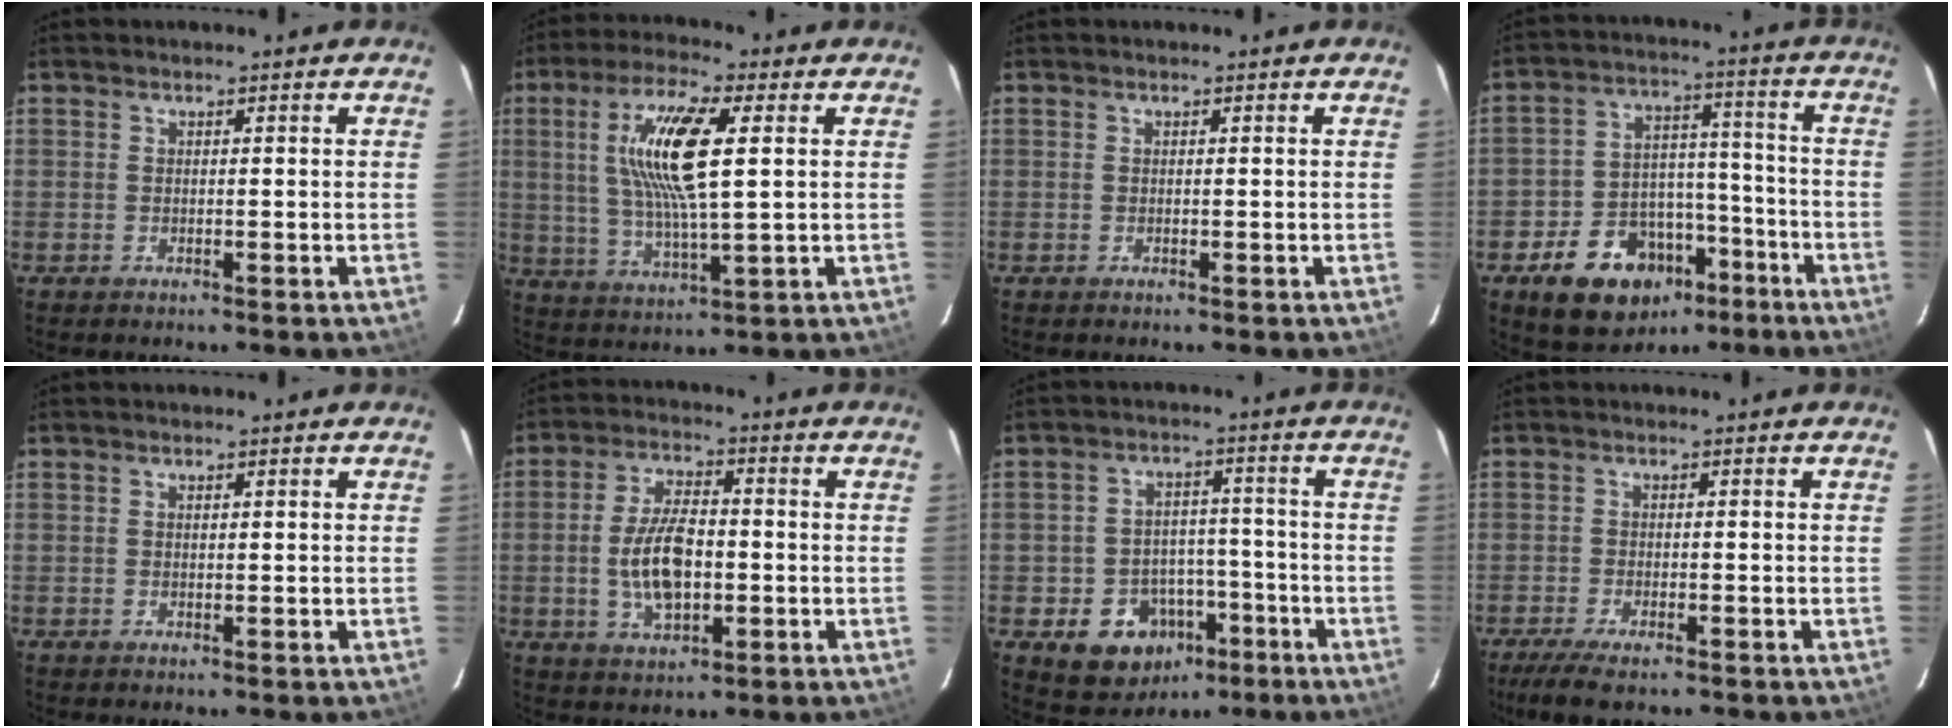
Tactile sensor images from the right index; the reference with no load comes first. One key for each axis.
{"total": 14.3, "fx": 3.2, "fy": 3.2, "fz": 13.5, "tx": -0.263, "ty": 0.005, "tz": 0.062}
{"total": 0.0}
{"total": 15.8, "fx": -8.9, "fy": 11.0, "fz": 7.1, "tx": -0.145, "ty": 0.036, "tz": -0.117}
{"total": 0.6, "fx": 0.2, "fy": 0.3, "fz": 0.4, "tx": -0.007, "ty": 0.003, "tz": 0.004}
{"total": 10.5, "fx": -1.5, "fy": 5.3, "fz": 9.0, "tx": -0.175, "ty": 0.002, "tz": -0.022}
{"total": 11.4, "fx": -5.4, "fy": 9.2, "fz": 4.2, "tx": -0.089, "ty": 0.032, "tz": -0.052}
{"total": 6.9, "fx": -5.2, "fy": 1.9, "fz": 4.1, "tx": -0.099, "ty": -0.024, "tz": -0.093}